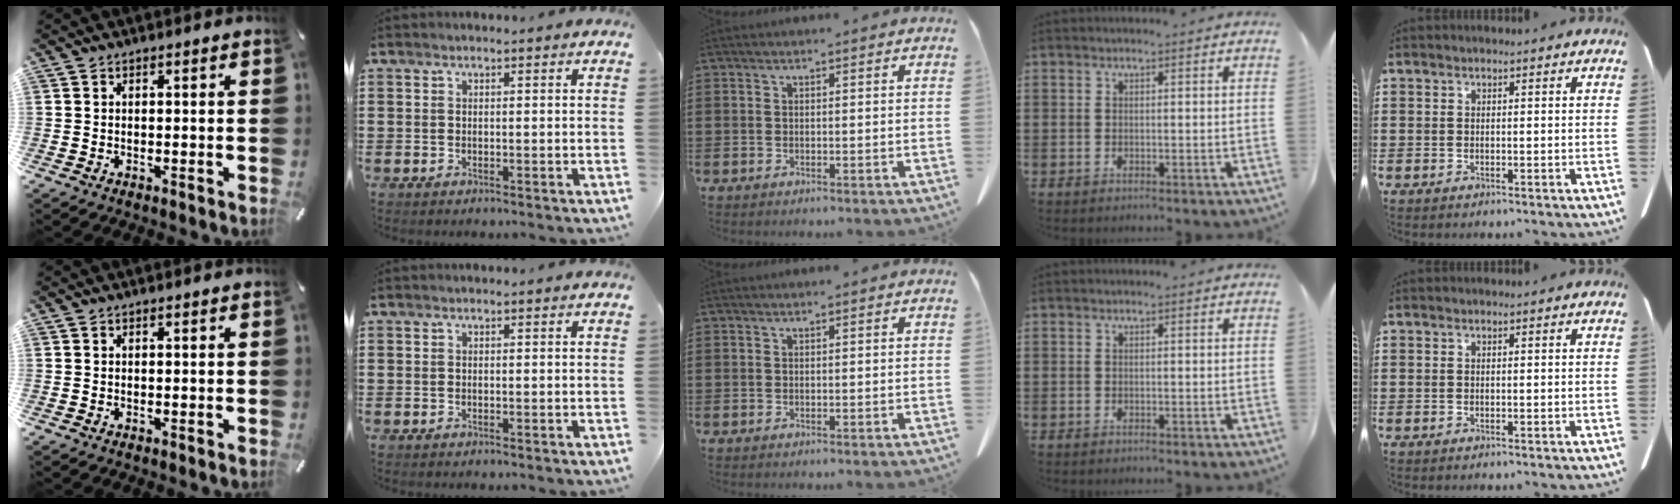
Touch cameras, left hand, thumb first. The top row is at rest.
{}